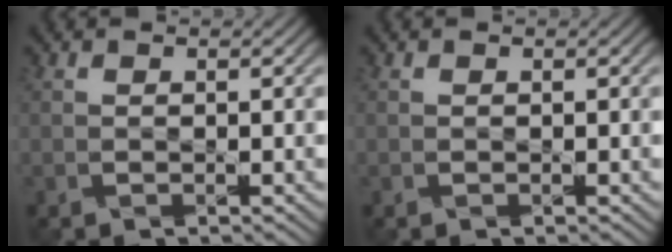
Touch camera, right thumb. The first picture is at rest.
{"total": 0.0}